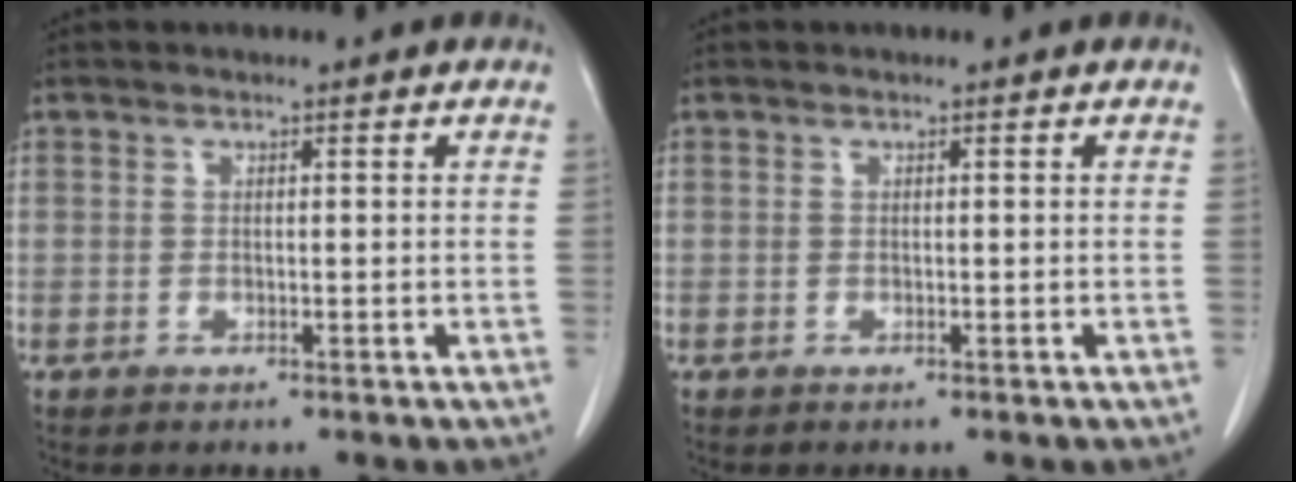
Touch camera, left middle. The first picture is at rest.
{"total": 0.0}